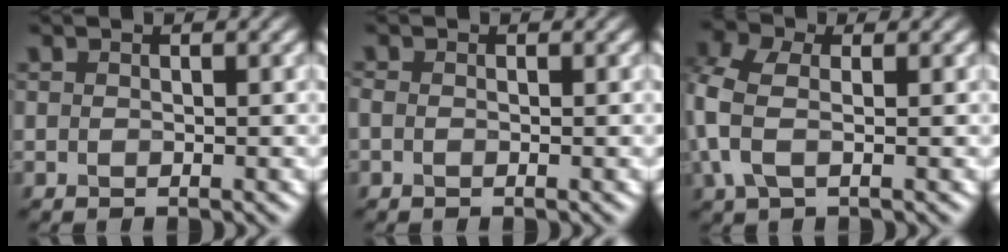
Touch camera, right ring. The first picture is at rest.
{"total": 0.6, "force": [-0.3, 0.3, 0.4], "torque": [-0.011, -0.005, -0.007]}
{"total": 5.2, "force": [0.0, 3.1, 4.2], "torque": [-0.110, 0.007, -0.011]}